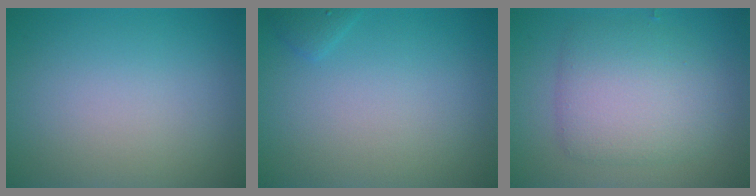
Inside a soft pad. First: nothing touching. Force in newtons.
{"total": 0.9, "press": 0.9, "slide": 0.0}
{"total": 5.1, "press": 5.1, "slide": 0.1}